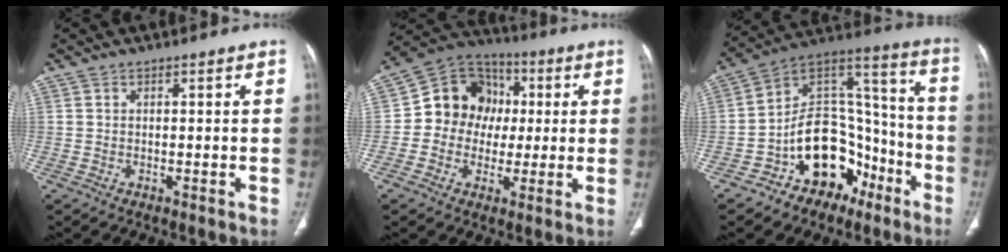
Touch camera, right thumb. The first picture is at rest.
{"total": 13.7, "force": [0.5, 12.1, 6.4], "torque": [-0.061, 0.026, -0.004]}
{"total": 18.6, "force": [-9.1, 12.6, 10.3], "torque": [-0.103, 0.107, -0.146]}